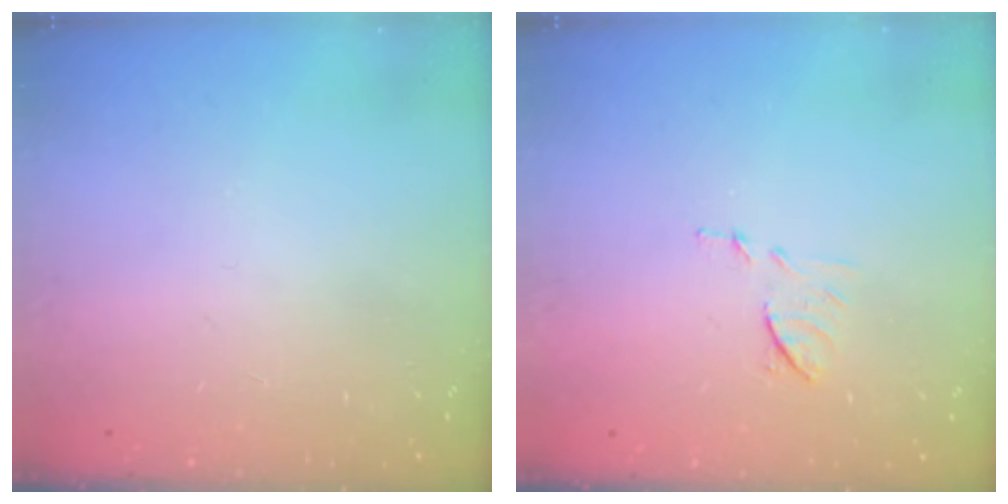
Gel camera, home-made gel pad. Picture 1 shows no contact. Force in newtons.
{"total": 6.6, "press": 6.6, "slide": 0.5}